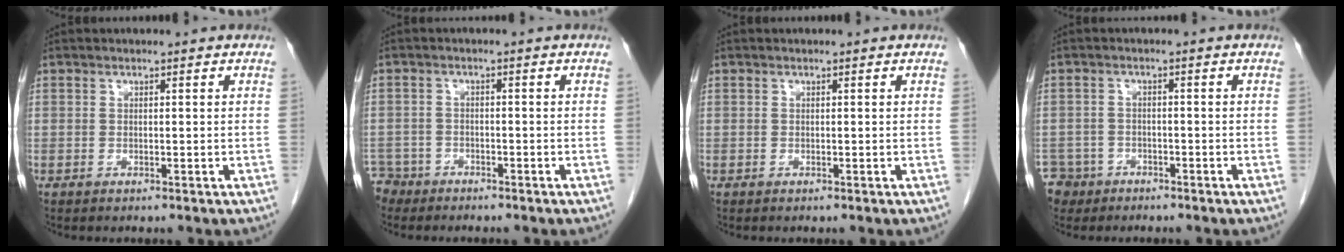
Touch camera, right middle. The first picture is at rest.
{"total": 3.9, "force": [-3.4, 1.9, -0.7], "torque": [0.013, 0.002, -0.066]}
{"total": 0.0}
{"total": 5.0, "force": [-3.4, 3.6, -0.3], "torque": [0.005, 0.006, -0.059]}